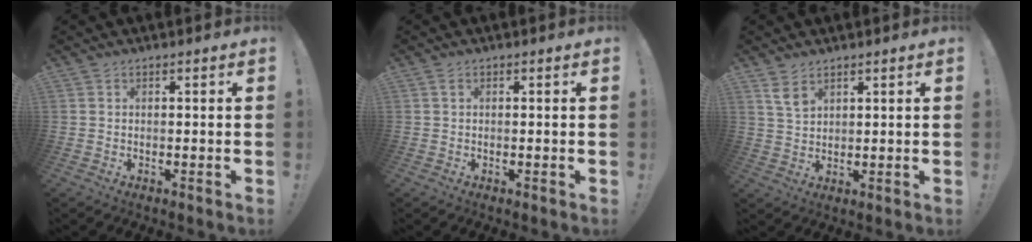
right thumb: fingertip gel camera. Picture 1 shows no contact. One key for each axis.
{"total": 0.6, "fx": 0.2, "fy": 0.2, "fz": 0.6, "tx": -0.011, "ty": 0.001, "tz": 0.003}
{"total": 4.9, "fx": 3.3, "fy": 2.4, "fz": 2.8, "tx": -0.043, "ty": -0.019, "tz": 0.061}